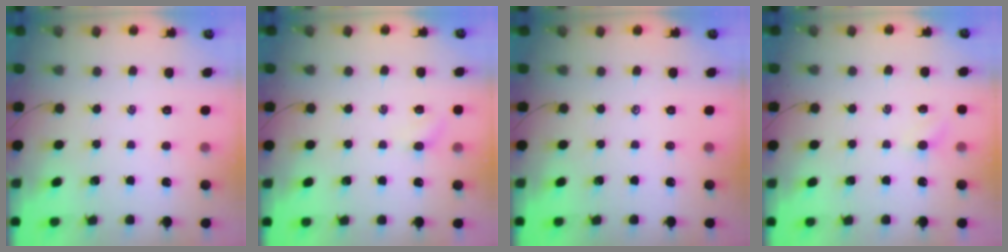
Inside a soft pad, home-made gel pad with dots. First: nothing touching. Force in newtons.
{"total": 3.1, "press": 2.9, "slide": 0.9}
{"total": 0.0}
{"total": 2.8, "press": 2.7, "slide": 0.9}